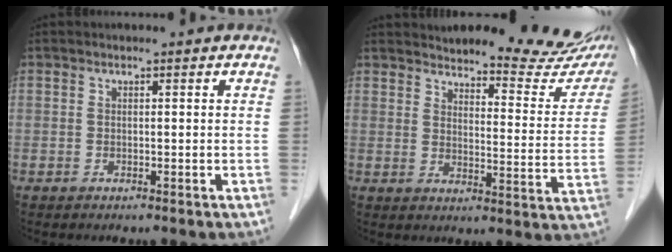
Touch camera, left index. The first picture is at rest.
{"total": 17.6, "force": [16.3, 3.4, 5.9], "torque": [-0.055, -0.068, 0.179]}